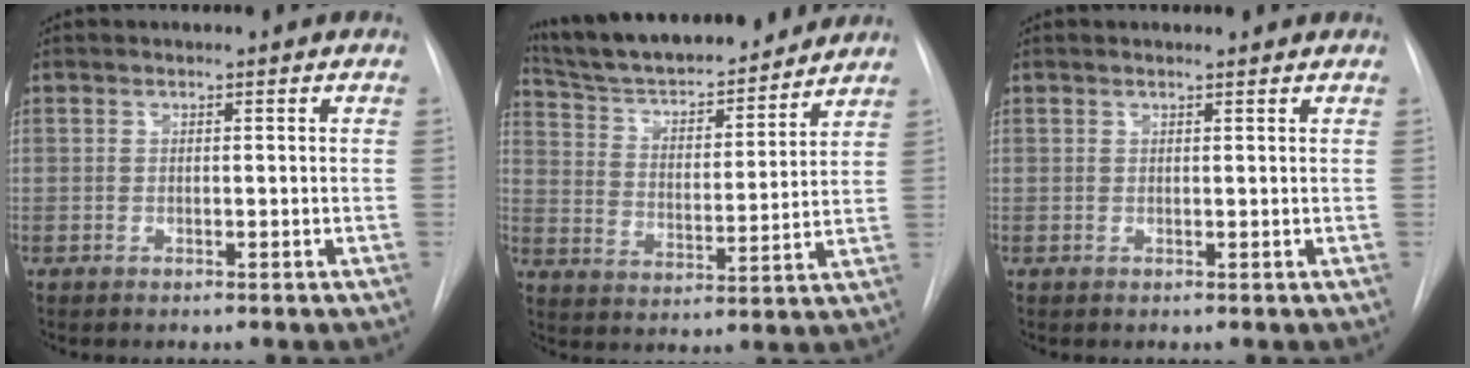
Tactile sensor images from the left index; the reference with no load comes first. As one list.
[{"total": 19.7, "force": [17.8, 3.7, 7.6], "torque": [-0.125, 0.005, 0.274]}, {"total": 1.5, "force": [1.4, 0.2, 0.4], "torque": [-0.010, 0.008, 0.014]}]